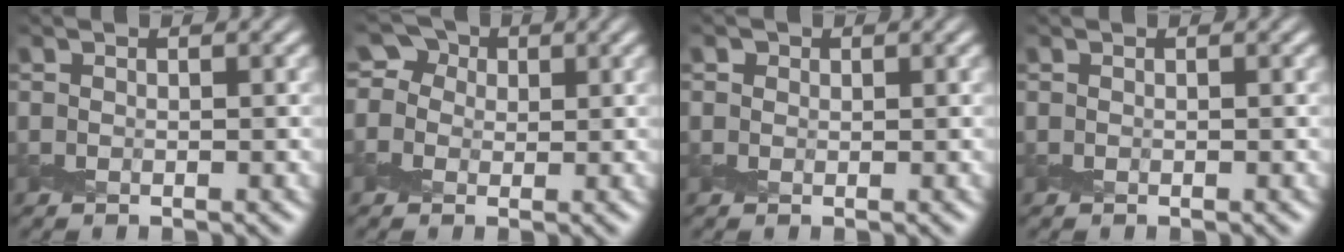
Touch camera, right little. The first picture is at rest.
{"total": 4.1, "force": [1.3, 3.5, 1.7], "torque": [-0.014, 0.018, -0.005]}
{"total": 0.8, "force": [0.4, 0.7, 0.2], "torque": [-0.003, -0.002, 0.001]}
{"total": 0.0}